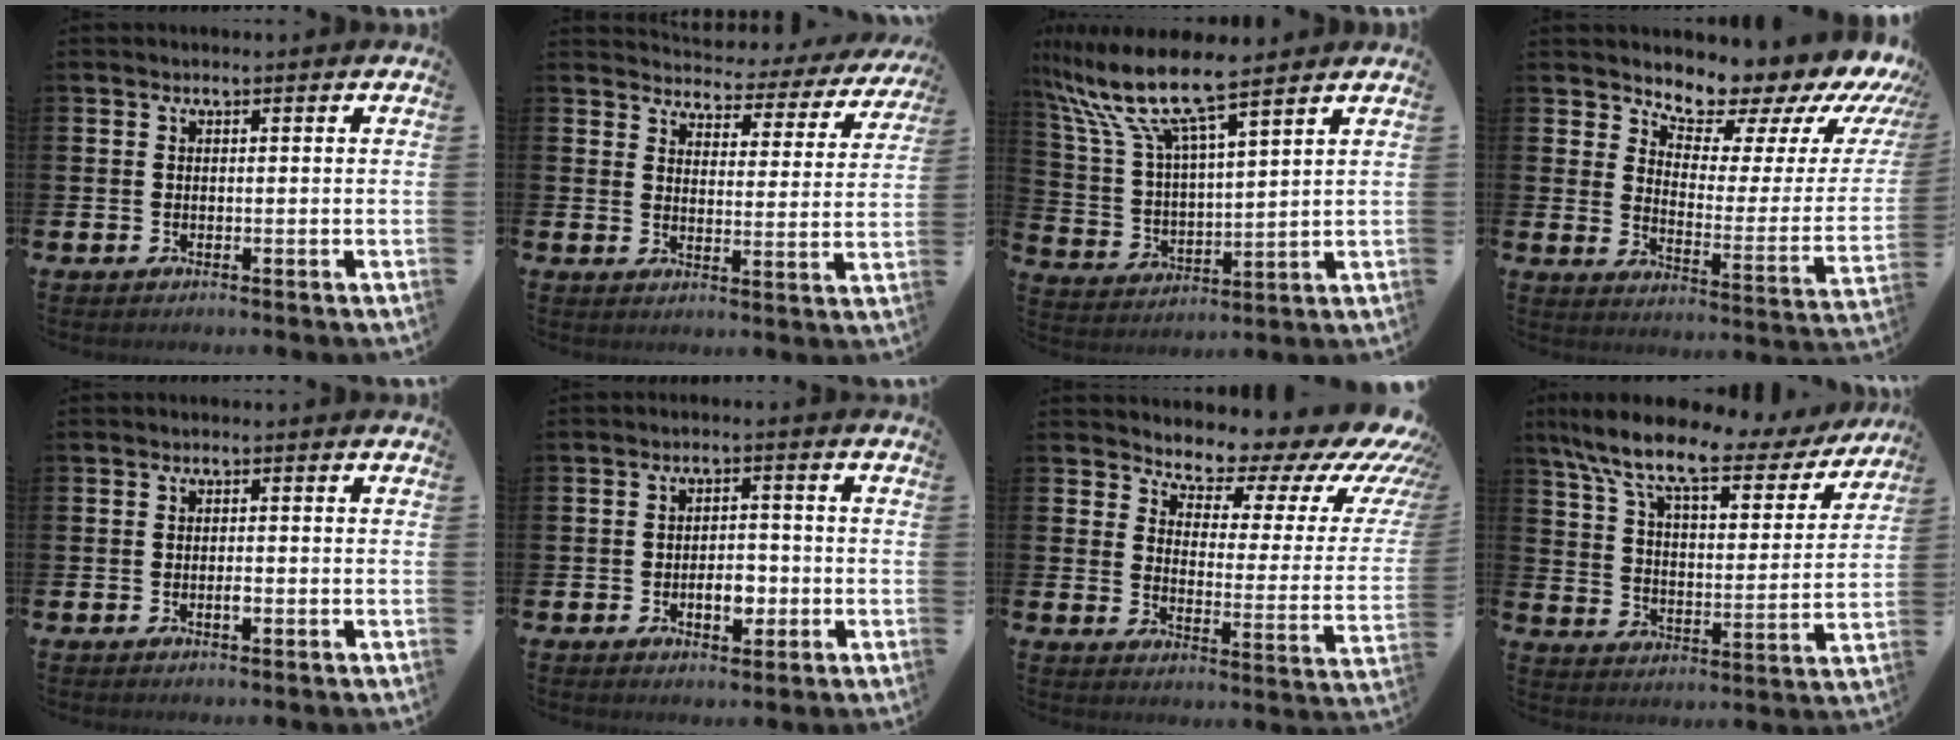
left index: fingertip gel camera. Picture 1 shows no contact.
{"total": 3.2, "force": [3.1, 0.8, 0.4], "torque": [-0.020, -0.037, 0.044]}
{"total": 10.2, "force": [9.0, 1.2, 4.7], "torque": [-0.135, -0.051, 0.154]}
{"total": 9.1, "force": [8.5, 2.8, 1.9], "torque": [-0.061, -0.075, 0.140]}
{"total": 1.1, "force": [-0.3, 0.4, 1.0], "torque": [-0.007, -0.008, -0.008]}
{"total": 3.8, "force": [-1.1, 2.3, 2.8], "torque": [-0.033, -0.005, -0.026]}
{"total": 6.9, "force": [6.3, 2.3, 1.4], "torque": [-0.034, -0.065, 0.098]}
{"total": 10.6, "force": [8.2, 3.1, 6.0], "torque": [-0.144, -0.049, 0.134]}